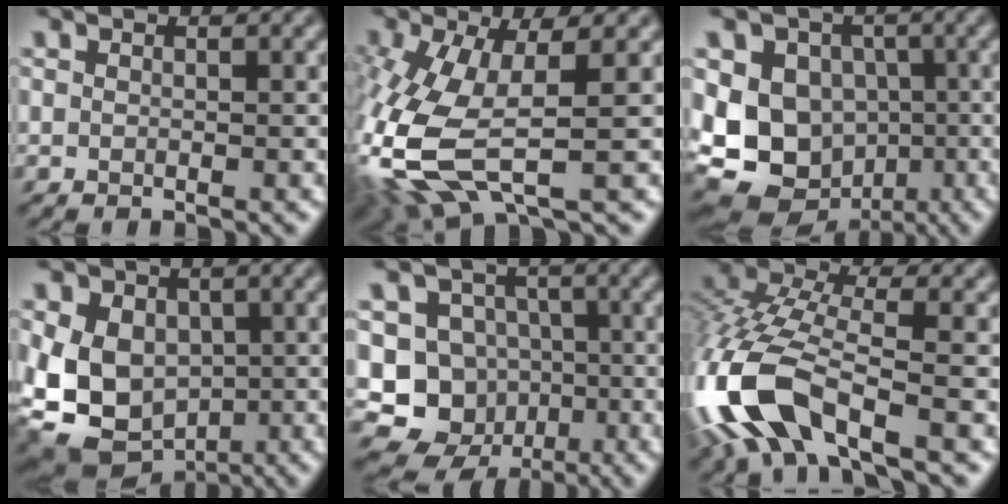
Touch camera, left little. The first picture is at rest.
{"total": 10.2, "force": [-1.8, 4.2, 9.1], "torque": [-0.233, -0.016, -0.029]}
{"total": 11.4, "force": [-1.8, 9.6, 5.8], "torque": [-0.093, -0.004, -0.053]}
{"total": 10.6, "force": [-2.4, 8.5, 5.8], "torque": [-0.098, -0.008, -0.048]}
{"total": 11.7, "force": [-3.4, 10.9, 2.8], "torque": [-0.077, -0.004, -0.064]}
{"total": 10.4, "force": [-5.0, 4.2, 8.1], "torque": [-0.192, 0.005, -0.111]}